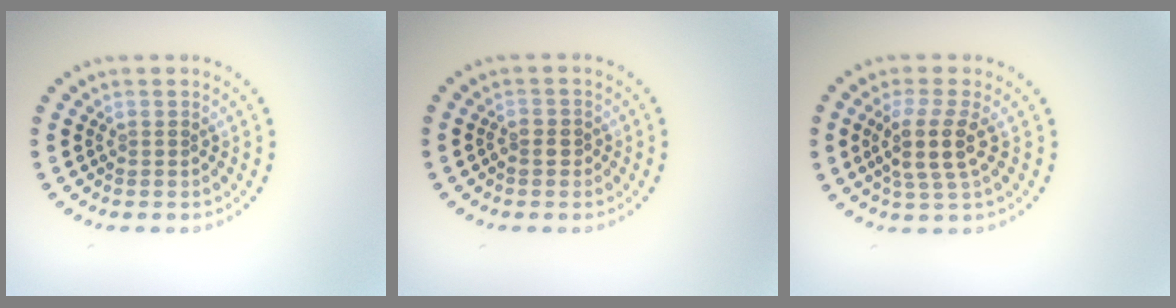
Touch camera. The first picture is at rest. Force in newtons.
{"total": 1.0, "press": 0.9, "slide": 0.4}
{"total": 3.7, "press": 2.9, "slide": 2.2}